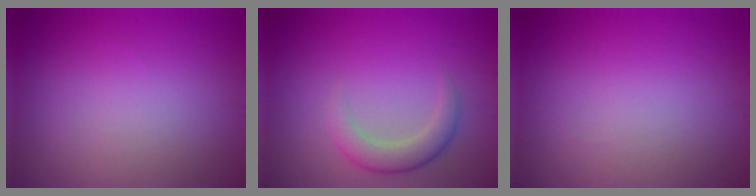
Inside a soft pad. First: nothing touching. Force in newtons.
{"total": 2.9, "press": 2.9, "slide": 0.2}
{"total": 0.0}